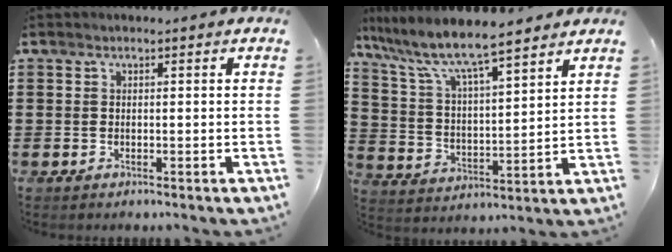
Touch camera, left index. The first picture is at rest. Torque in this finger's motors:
{"motor_torque": [2.13, -0.01, 1.05, 0.21]}